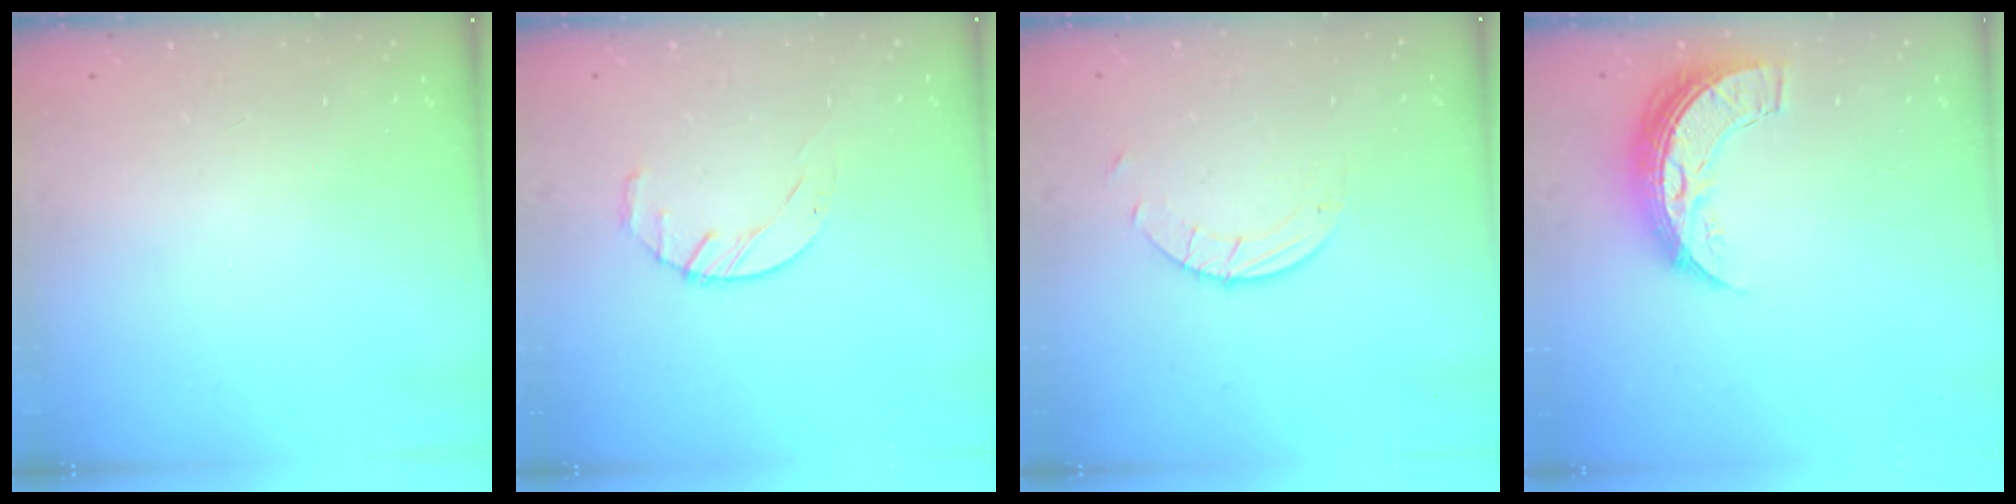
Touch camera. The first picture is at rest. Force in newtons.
{"total": 4.8, "press": 4.7, "slide": 0.6}
{"total": 2.7, "press": 2.7, "slide": 0.3}
{"total": 9.8, "press": 9.8, "slide": 0.8}